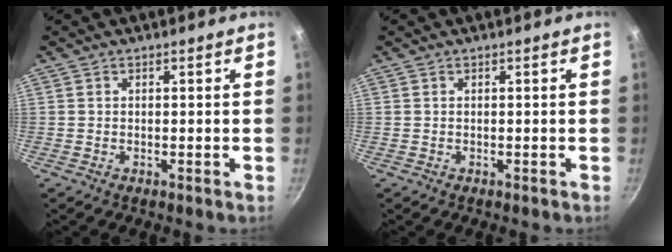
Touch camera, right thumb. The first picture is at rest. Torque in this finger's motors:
{"motor_torque": [0.81, 0.51, 0.42, -0.19, 0.00]}